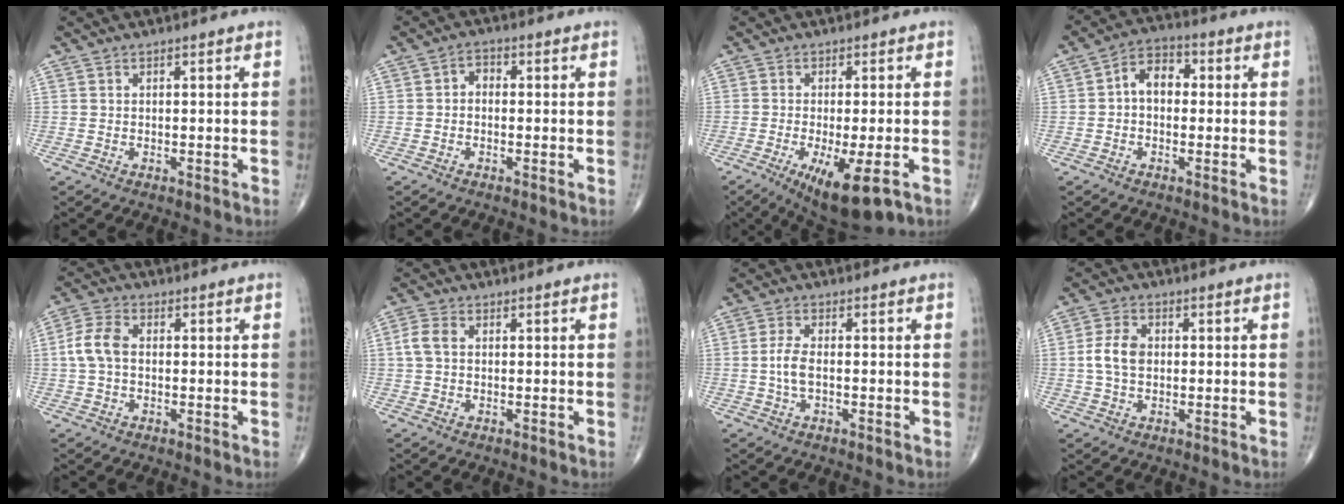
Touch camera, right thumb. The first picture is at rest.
{"total": 2.5, "force": [-0.1, 1.8, 1.6], "torque": [-0.014, 0.013, -0.013]}
{"total": 10.8, "force": [-4.5, 3.1, 9.2], "torque": [-0.149, -0.017, -0.064]}
{"total": 6.8, "force": [0.3, 4.7, 4.9], "torque": [-0.062, 0.025, -0.007]}
{"total": 6.2, "force": [0.1, 4.0, 4.7], "torque": [-0.103, 0.018, -0.006]}
{"total": 3.6, "force": [0.4, 2.5, 2.6], "torque": [-0.062, 0.010, 0.003]}
{"total": 3.8, "force": [-0.5, 1.6, 3.4], "torque": [-0.077, 0.007, -0.013]}
{"total": 5.8, "force": [0.1, 3.9, 4.2], "torque": [-0.081, 0.010, -0.003]}